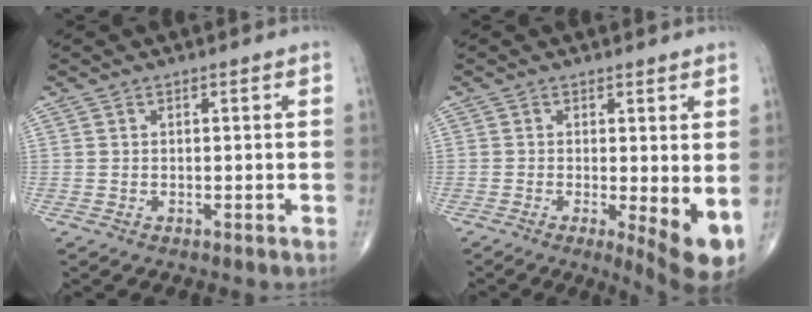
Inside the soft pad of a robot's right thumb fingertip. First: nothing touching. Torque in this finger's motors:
{"motor_torque": [-0.29, 0.65, 0.11, -0.15, 0.06]}